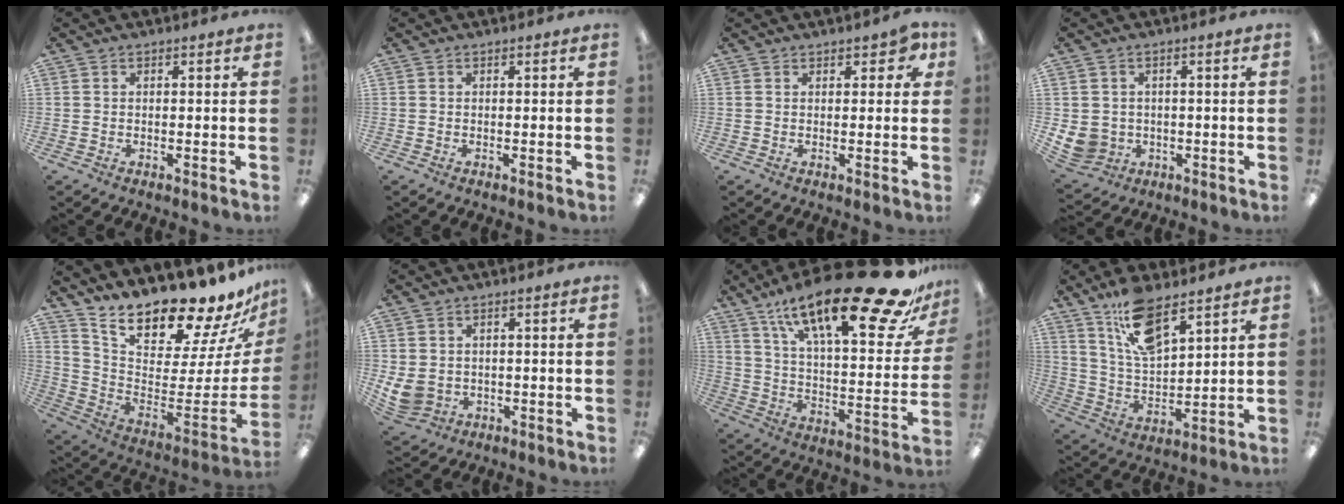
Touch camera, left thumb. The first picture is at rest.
{"total": 0.0}
{"total": 4.1, "force": [2.2, 2.2, 2.7], "torque": [-0.031, -0.001, 0.037]}
{"total": 5.7, "force": [-0.4, 5.5, 1.7], "torque": [-0.051, 0.002, -0.004]}
{"total": 18.6, "force": [16.8, 4.0, 6.9], "torque": [-0.113, -0.155, 0.284]}
{"total": 5.7, "force": [0.6, 4.9, 2.8], "torque": [-0.083, -0.002, 0.012]}
{"total": 30.0, "force": [19.2, 8.5, 21.4], "torque": [-0.323, -0.121, 0.311]}
{"total": 13.4, "force": [9.8, 4.9, 7.8], "torque": [-0.144, -0.043, 0.174]}